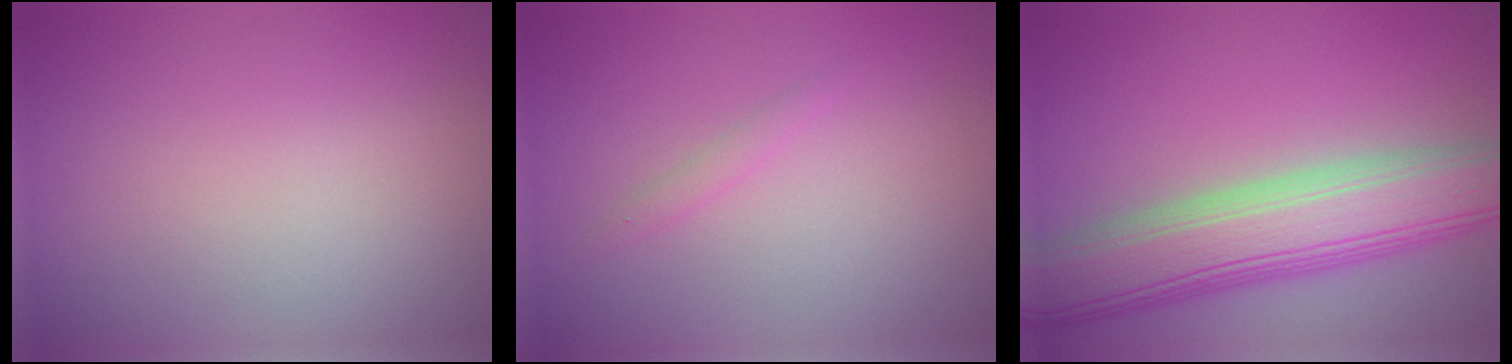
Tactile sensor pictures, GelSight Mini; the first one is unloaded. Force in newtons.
{"total": 0.8, "press": 0.8, "slide": 0.1}
{"total": 9.9, "press": 9.9, "slide": 0.5}